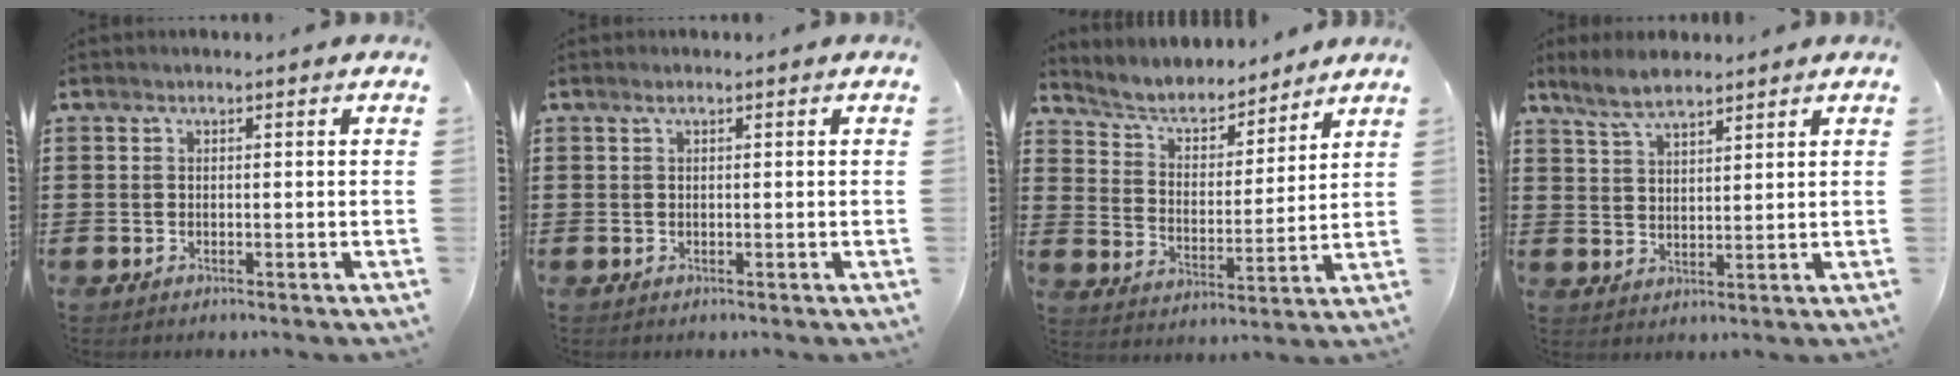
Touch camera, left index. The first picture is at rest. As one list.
[{"total": 0.6, "force": [0.2, 0.1, 0.5], "torque": [-0.009, 0.000, 0.005]}, {"total": 5.6, "force": [5.2, 1.6, 1.5], "torque": [-0.057, -0.031, 0.086]}, {"total": 4.9, "force": [4.2, 1.4, 2.2], "torque": [-0.055, -0.003, 0.078]}]